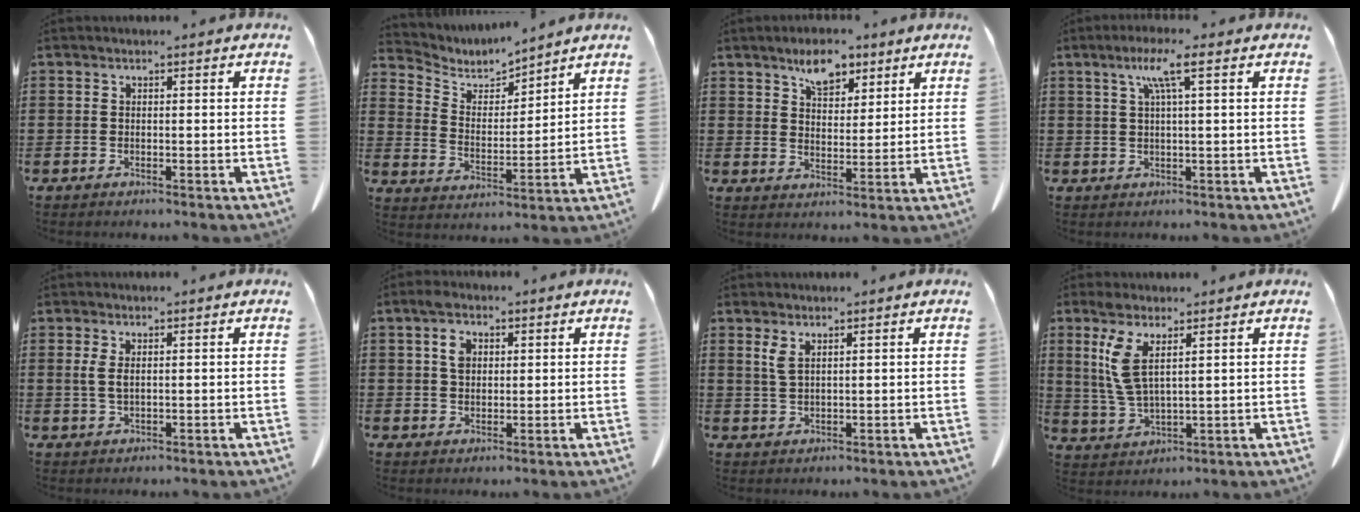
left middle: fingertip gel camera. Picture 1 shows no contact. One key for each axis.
{"total": 5.0, "fx": 4.8, "fy": 1.5, "fz": 0.0, "tx": -0.031, "ty": -0.031, "tz": 0.081}
{"total": 6.6, "fx": 4.9, "fy": 3.3, "fz": 3.1, "tx": -0.052, "ty": -0.008, "tz": 0.084}
{"total": 5.1, "fx": 2.2, "fy": 0.0, "fz": 4.6, "tx": -0.097, "ty": 0.004, "tz": 0.033}
{"total": 2.6, "fx": 0.6, "fy": 0.9, "fz": 2.3, "tx": -0.056, "ty": 0.002, "tz": 0.007}
{"total": 3.9, "fx": 1.6, "fy": 2.6, "fz": 2.5, "tx": -0.051, "ty": 0.009, "tz": 0.027}
{"total": 2.4, "fx": 1.4, "fy": 0.7, "fz": 1.8, "tx": -0.041, "ty": 0.004, "tz": 0.025}
{"total": 6.6, "fx": 3.4, "fy": 1.9, "fz": 5.4, "tx": -0.129, "ty": -0.004, "tz": 0.057}